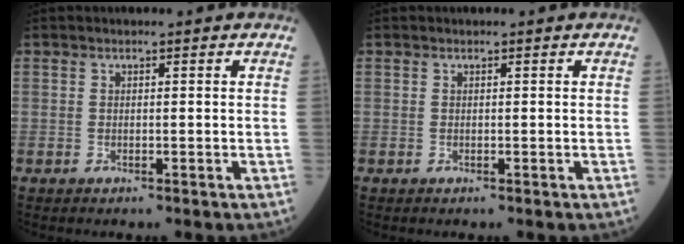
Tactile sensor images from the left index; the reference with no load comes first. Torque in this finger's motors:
{"motor_torque": [-0.01, 0.01, 0.00, -0.01]}